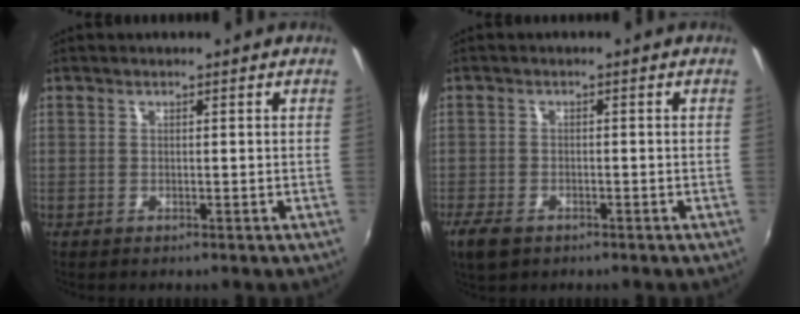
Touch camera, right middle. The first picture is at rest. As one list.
[{"total": 4.8, "force": [-3.1, 2.4, 2.7], "torque": [-0.070, -0.014, -0.057]}]